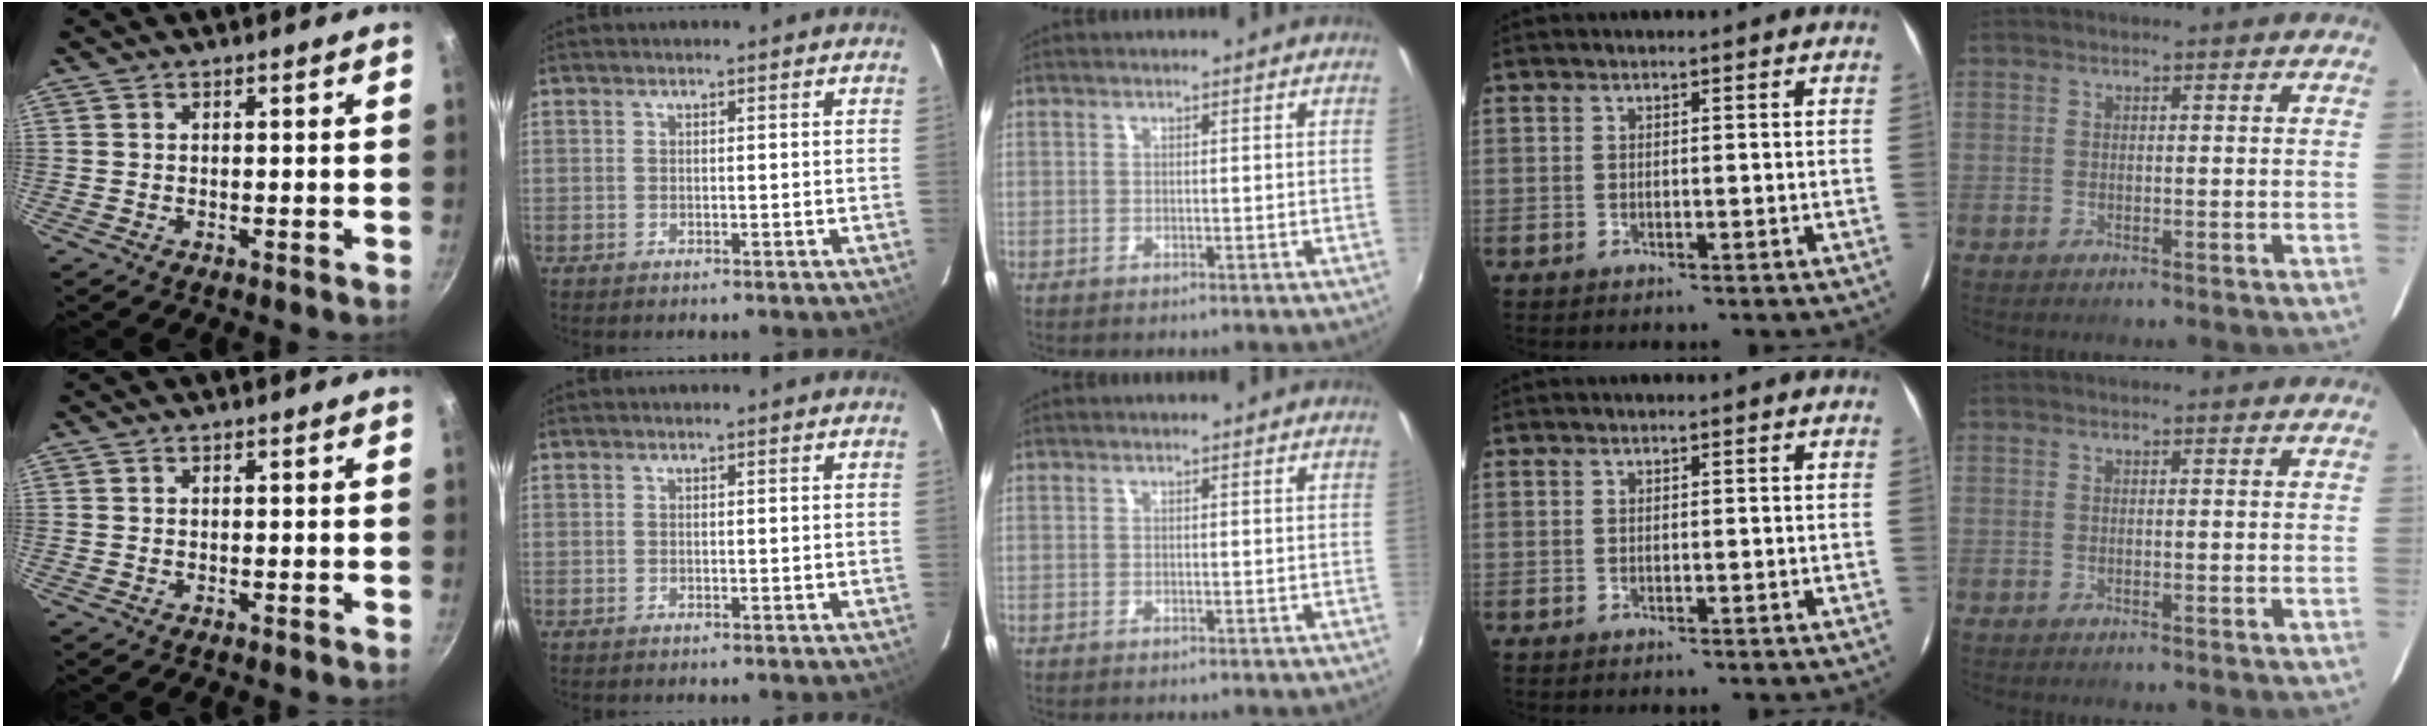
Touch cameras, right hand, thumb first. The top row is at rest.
{}